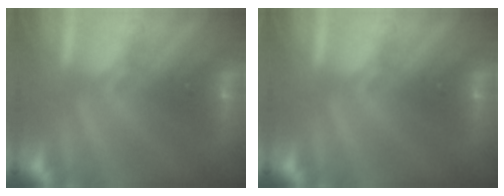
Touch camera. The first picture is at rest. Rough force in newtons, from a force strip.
{"total": 0.0}